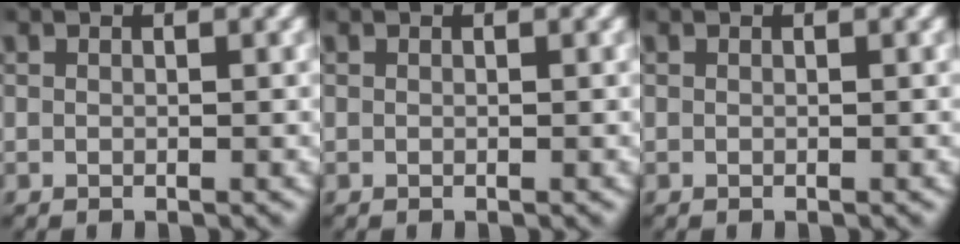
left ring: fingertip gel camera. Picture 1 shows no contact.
{"total": 0.0}
{"total": 0.0}